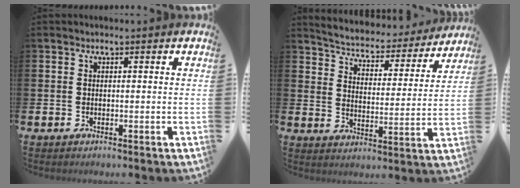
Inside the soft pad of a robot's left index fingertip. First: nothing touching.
{"total": 4.7, "force": [4.6, 1.2, 0.6], "torque": [-0.042, -0.039, 0.073]}